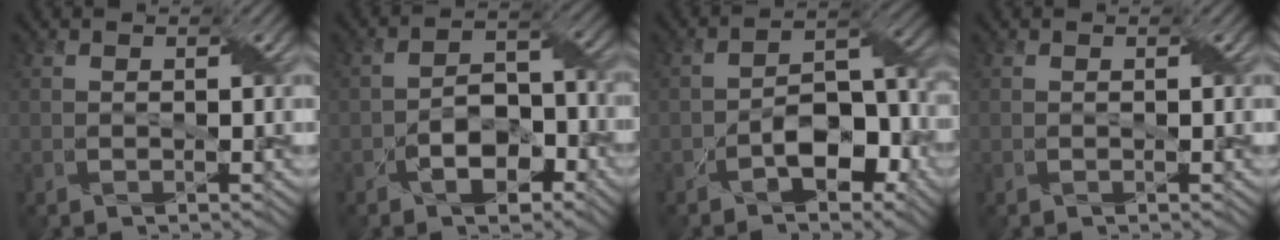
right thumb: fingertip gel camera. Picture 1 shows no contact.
{"total": 6.4, "force": [-3.4, 3.6, 4.1], "torque": [-0.061, 0.007, -0.063]}
{"total": 6.9, "force": [-3.3, 3.6, 4.9], "torque": [-0.070, 0.012, -0.060]}
{"total": 0.0}